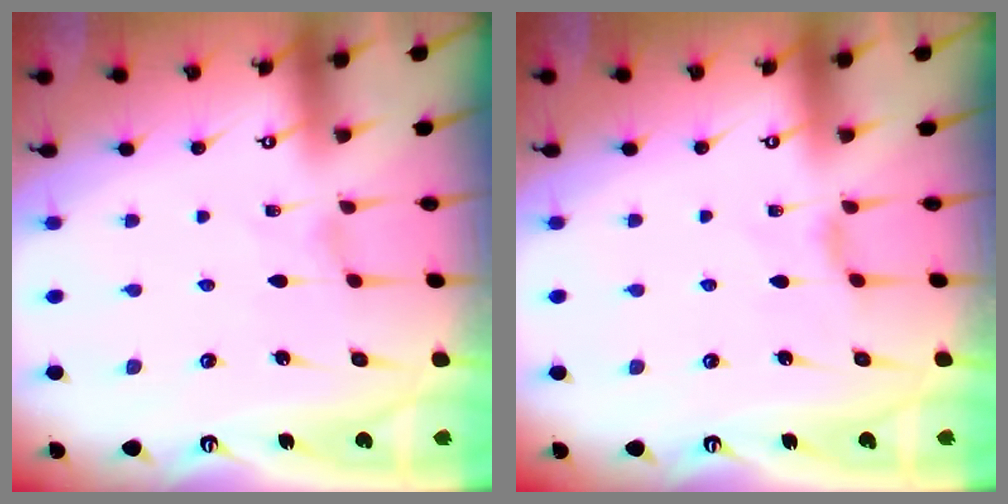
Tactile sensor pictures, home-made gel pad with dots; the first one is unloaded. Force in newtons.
{"total": 1.1, "press": 1.1, "slide": 0.4}